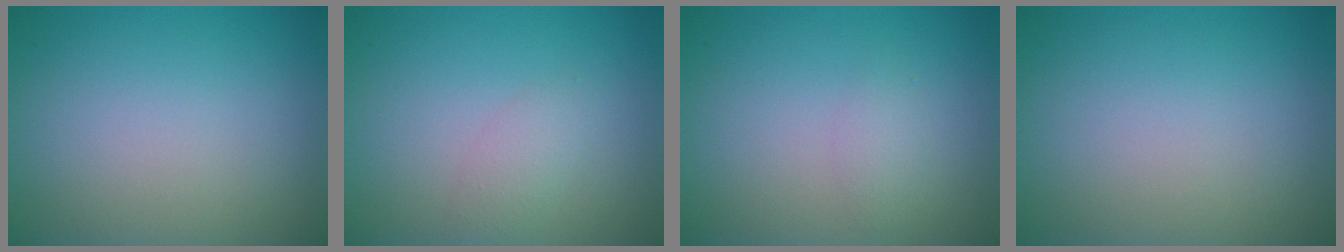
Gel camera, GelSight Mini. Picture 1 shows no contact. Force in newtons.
{"total": 1.5, "press": 1.5, "slide": 0.1}
{"total": 1.3, "press": 1.3, "slide": 0.0}
{"total": 0.0}